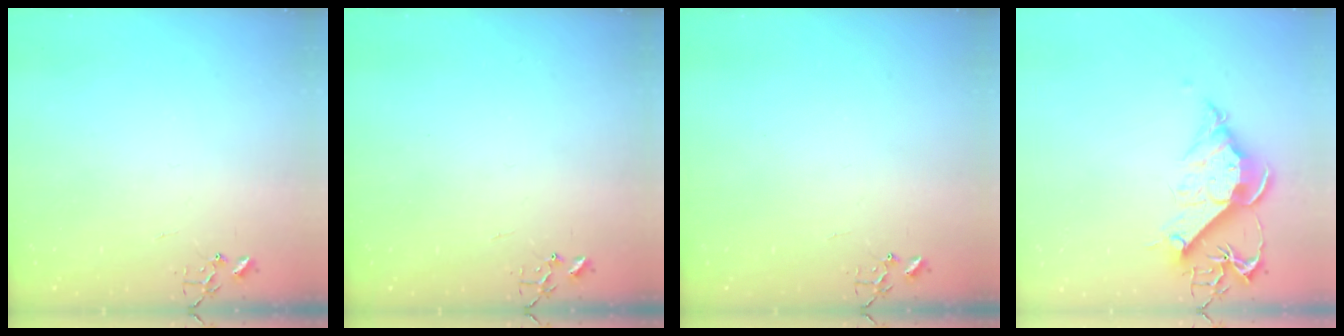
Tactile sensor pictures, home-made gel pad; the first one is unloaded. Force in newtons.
{"total": 0.0}
{"total": 0.0}
{"total": 13.2, "press": 13.1, "slide": 1.6}